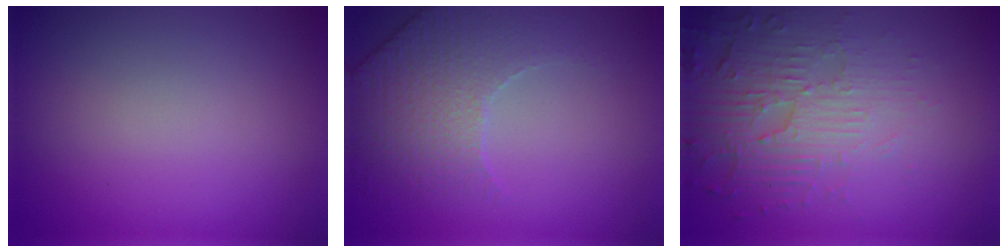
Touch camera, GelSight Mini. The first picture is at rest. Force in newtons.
{"total": 3.1, "press": 3.0, "slide": 1.0}
{"total": 5.9, "press": 3.8, "slide": 4.5}